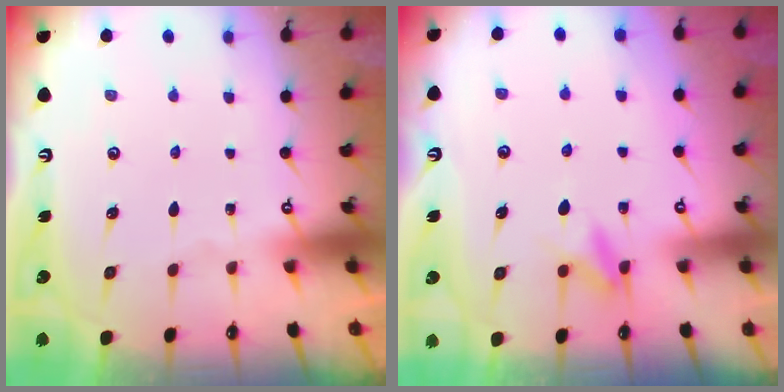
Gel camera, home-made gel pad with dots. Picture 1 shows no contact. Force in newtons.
{"total": 5.8, "press": 5.7, "slide": 0.7}